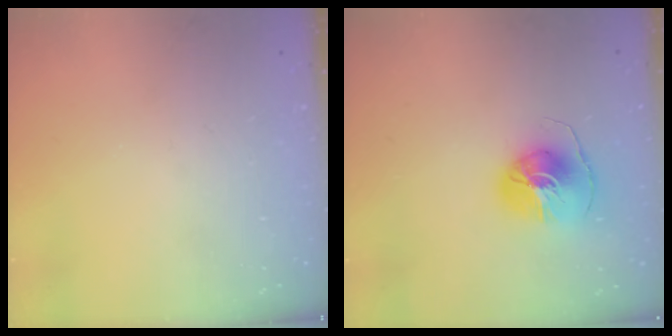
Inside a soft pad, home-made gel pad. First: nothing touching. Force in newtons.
{"total": 8.5, "press": 8.5, "slide": 0.2}